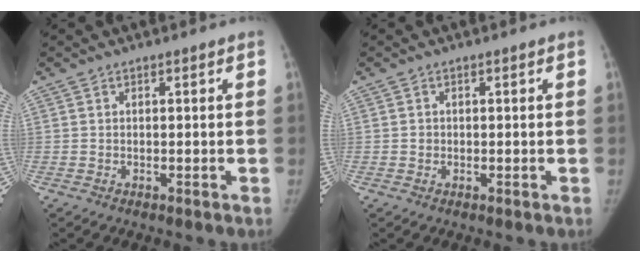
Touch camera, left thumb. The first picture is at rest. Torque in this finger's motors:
{"motor_torque": [-0.35, 0.06, 0.32, -0.15, -0.05]}